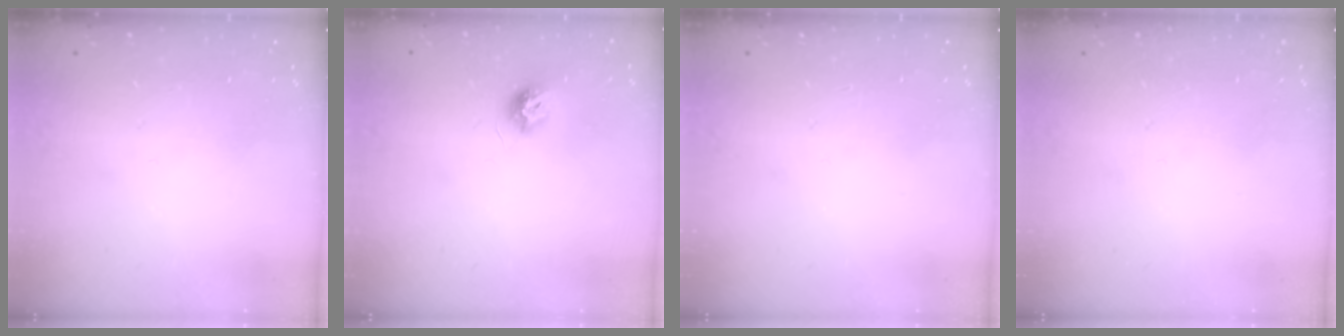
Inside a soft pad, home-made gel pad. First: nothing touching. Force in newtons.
{"total": 7.6, "press": 7.6, "slide": 0.2}
{"total": 0.0}
{"total": 0.0}